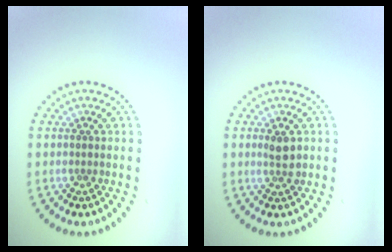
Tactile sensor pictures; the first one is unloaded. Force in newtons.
{"total": 1.8, "press": 1.8, "slide": 0.5}